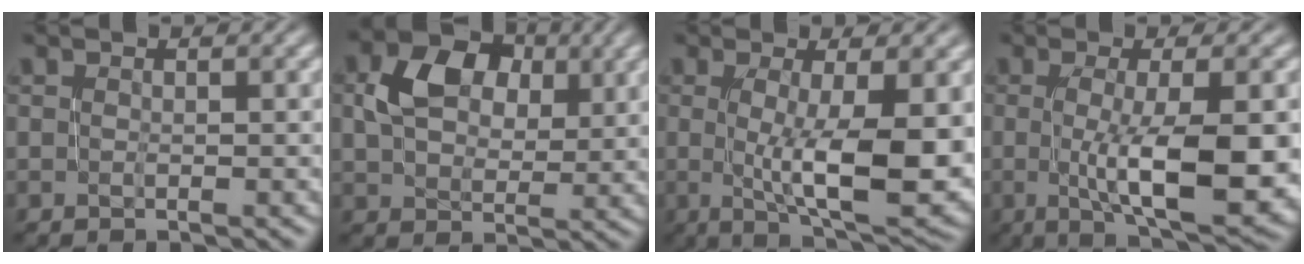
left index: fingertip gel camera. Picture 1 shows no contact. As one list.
[{"total": 6.7, "force": [2.4, 4.8, 4.1], "torque": [-0.079, 0.007, 0.042]}, {"total": 9.1, "force": [-0.6, 2.6, 8.7], "torque": [-0.131, -0.014, -0.001]}, {"total": 9.2, "force": [-1.1, 2.7, 8.8], "torque": [-0.139, -0.015, -0.009]}]